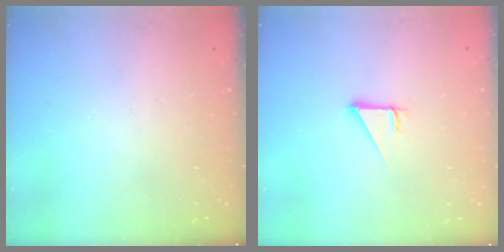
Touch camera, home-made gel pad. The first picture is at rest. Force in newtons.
{"total": 2.8, "press": 2.8, "slide": 0.0}